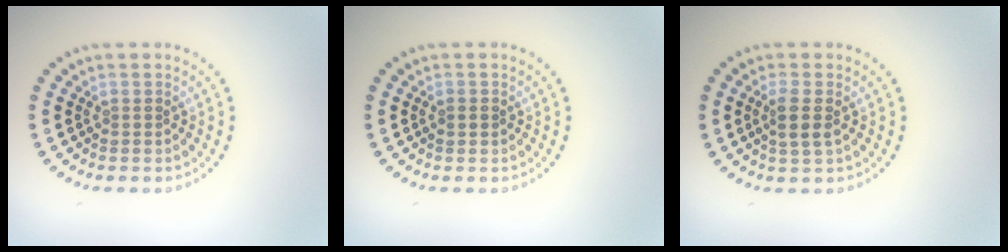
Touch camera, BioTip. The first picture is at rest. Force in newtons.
{"total": 1.0, "press": 1.0, "slide": 0.1}
{"total": 2.0, "press": 1.7, "slide": 0.9}